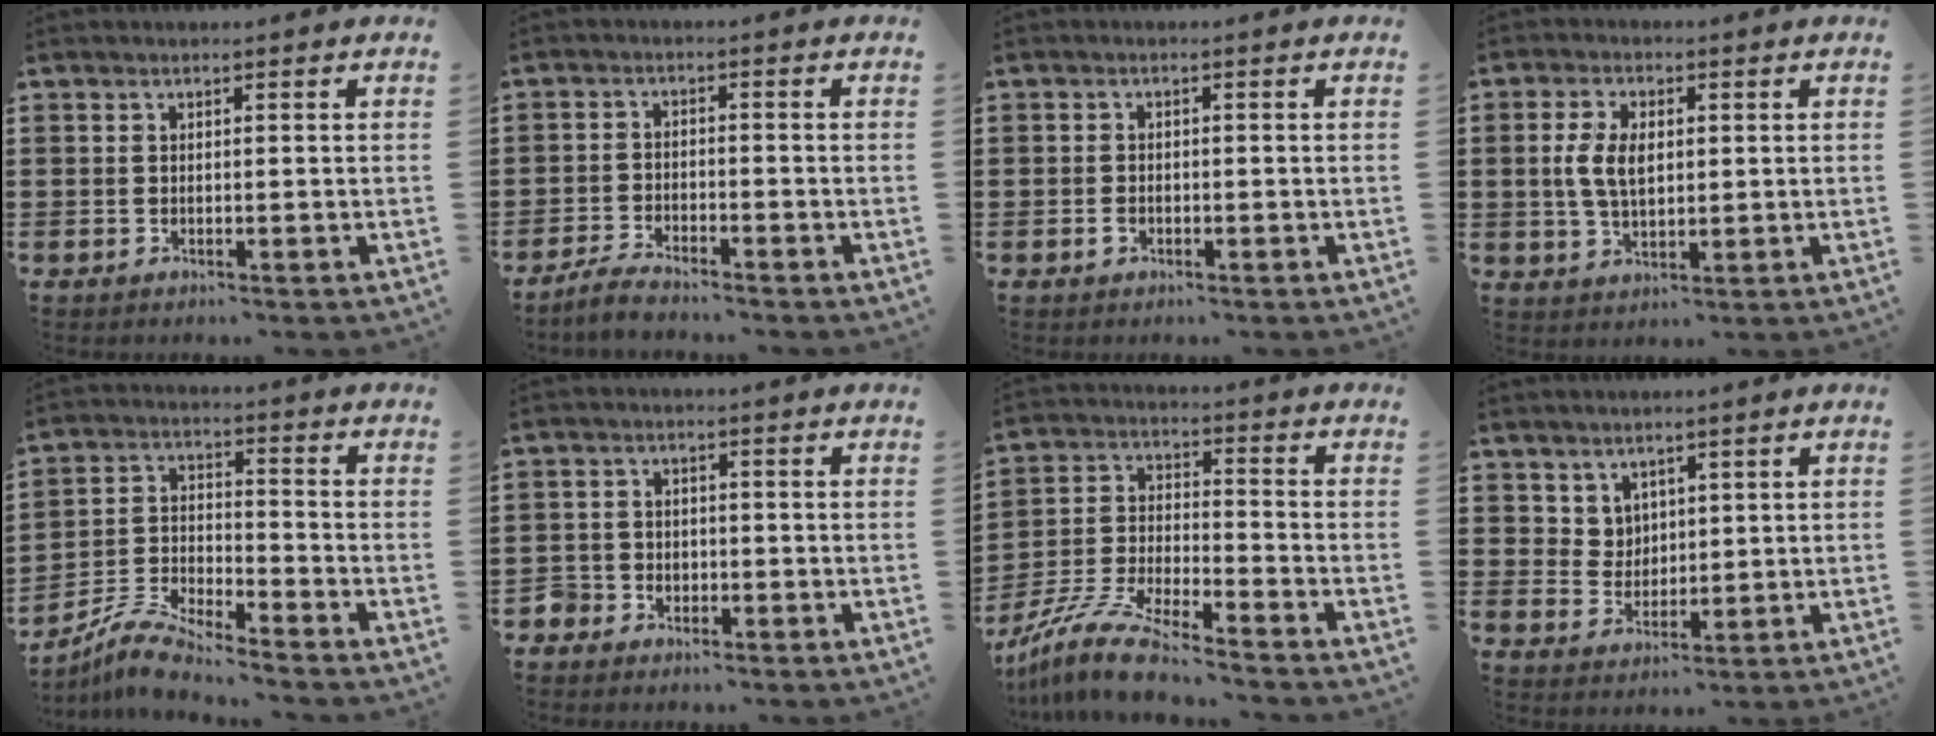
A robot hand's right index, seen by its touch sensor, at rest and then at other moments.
{"total": 2.9, "force": [-2.9, 0.2, 0.5], "torque": [-0.013, 0.006, -0.060]}
{"total": 1.3, "force": [-0.6, 0.8, 0.8], "torque": [-0.018, -0.001, -0.011]}
{"total": 5.9, "force": [0.5, 3.4, 4.7], "torque": [-0.113, 0.009, 0.003]}
{"total": 6.5, "force": [-6.2, 0.6, 2.0], "torque": [-0.064, 0.001, -0.127]}
{"total": 2.4, "force": [-1.5, 1.9, 0.1], "torque": [-0.011, 0.003, -0.033]}
{"total": 9.4, "force": [-8.6, 0.3, 3.7], "torque": [-0.094, -0.001, -0.176]}
{"total": 3.9, "force": [2.7, 2.8, 0.4], "torque": [-0.021, 0.004, 0.052]}